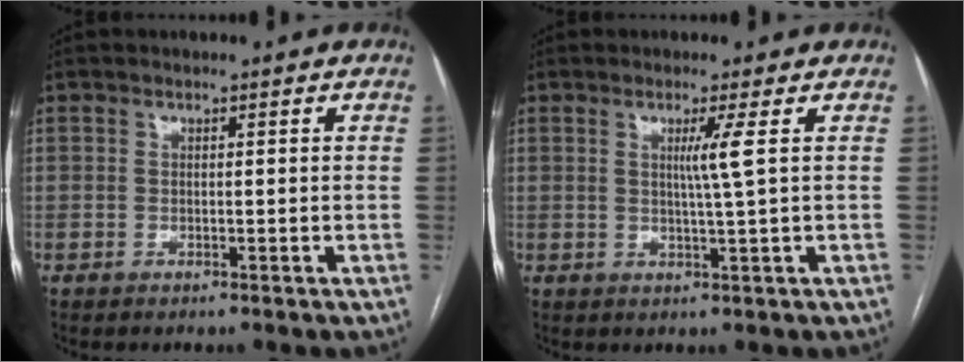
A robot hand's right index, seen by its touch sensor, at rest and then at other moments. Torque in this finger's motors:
{"motor_torque": [0.39, -0.03, 0.23, 0.07]}